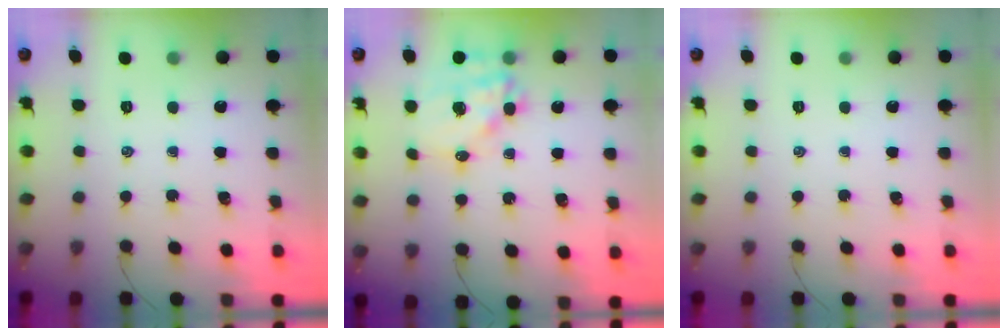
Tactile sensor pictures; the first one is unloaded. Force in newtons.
{"total": 14.9, "press": 14.5, "slide": 3.5}
{"total": 0.0}